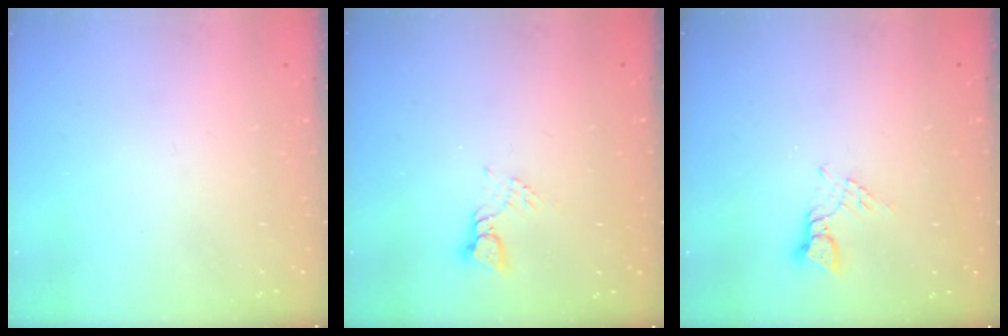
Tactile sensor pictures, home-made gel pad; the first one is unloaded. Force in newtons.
{"total": 3.4, "press": 3.4, "slide": 0.4}
{"total": 3.1, "press": 3.1, "slide": 0.4}